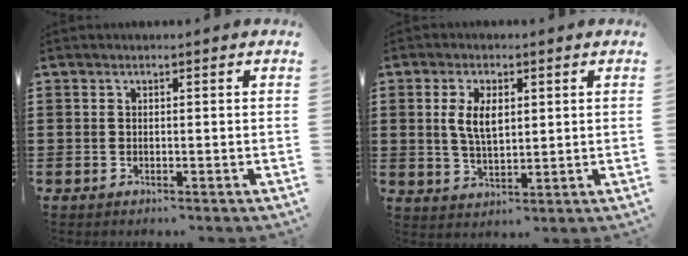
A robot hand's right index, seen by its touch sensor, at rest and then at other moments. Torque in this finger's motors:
{"motor_torque": [0.73, 0.43, 0.36, 0.11]}